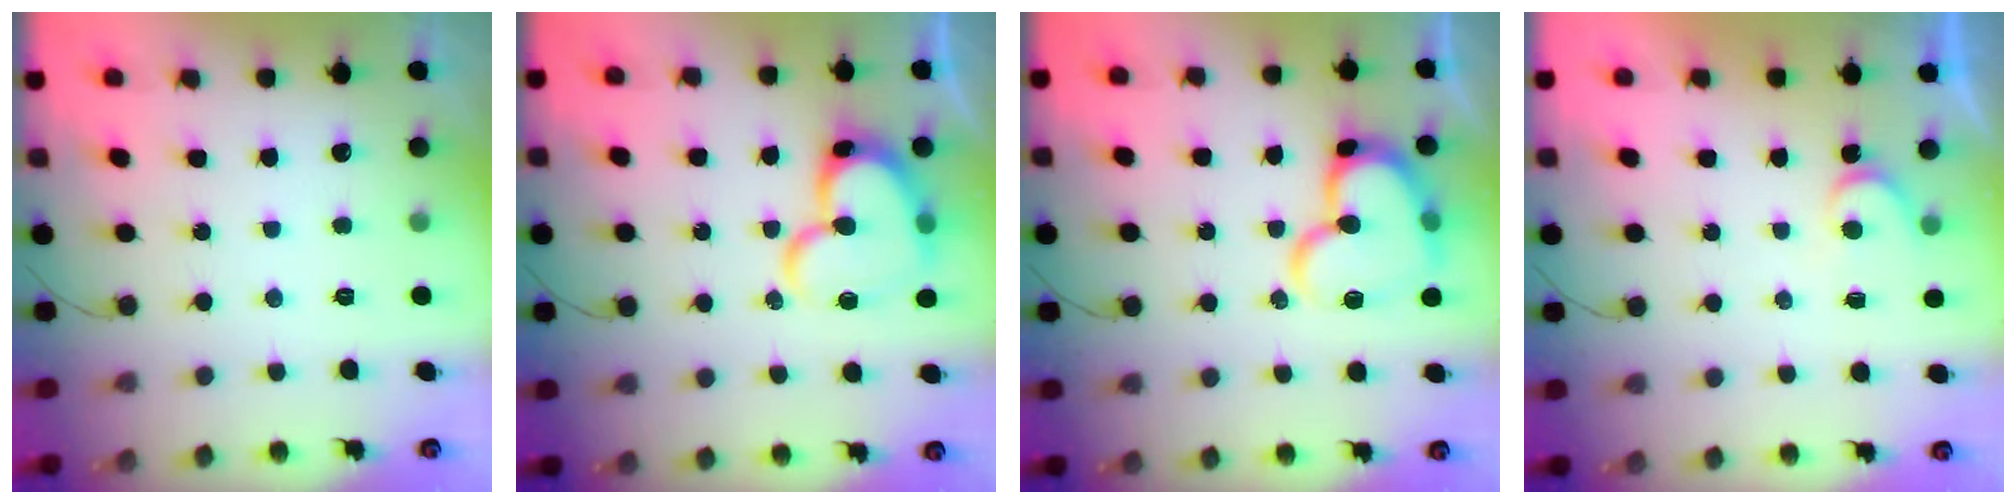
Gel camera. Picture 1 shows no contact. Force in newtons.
{"total": 17.2, "press": 17.1, "slide": 1.9}
{"total": 15.9, "press": 15.8, "slide": 1.9}
{"total": 3.5, "press": 3.5, "slide": 0.2}